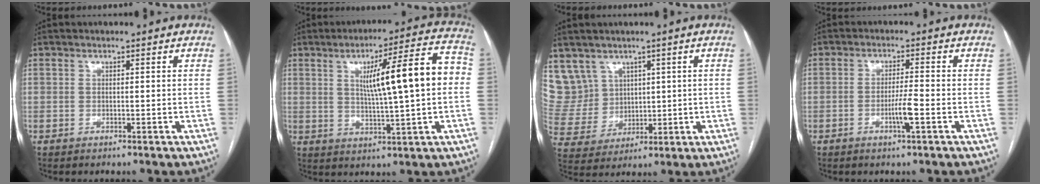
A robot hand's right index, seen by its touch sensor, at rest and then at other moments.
{"total": 14.0, "force": [1.5, 1.1, 13.8], "torque": [-0.203, 0.026, 0.026]}
{"total": 9.8, "force": [5.6, 8.0, 0.8], "torque": [-0.033, 0.039, 0.134]}
{"total": 3.9, "force": [-1.4, -0.1, 3.7], "torque": [-0.069, -0.005, -0.027]}